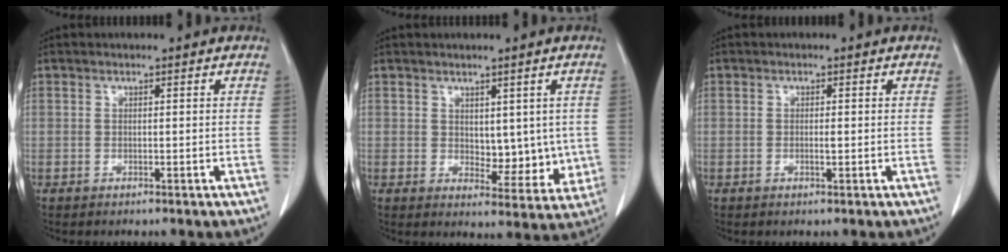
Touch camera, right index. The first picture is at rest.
{"total": 6.4, "force": [0.6, 3.8, 5.1], "torque": [-0.049, -0.007, 0.021]}
{"total": 0.9, "force": [0.0, 0.1, 0.9], "torque": [-0.016, 0.000, 0.003]}